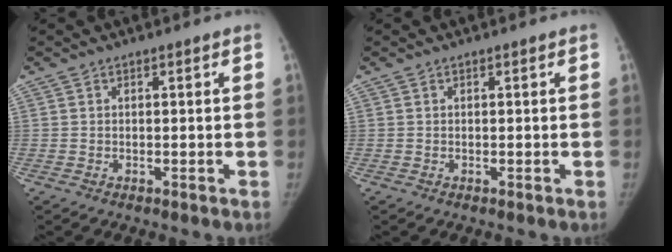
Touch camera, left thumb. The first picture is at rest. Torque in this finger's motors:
{"motor_torque": [0.03, 0.03, 0.32, -0.16, 0.03]}